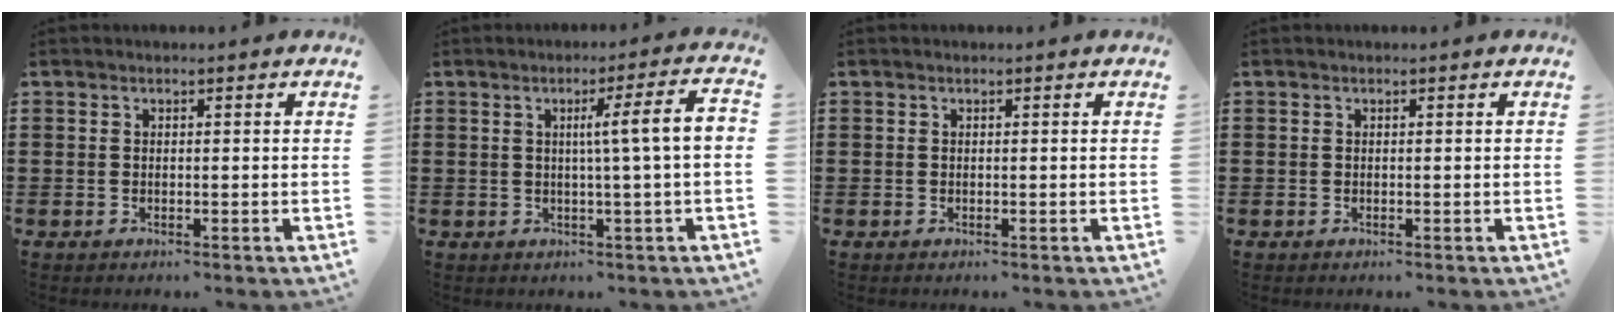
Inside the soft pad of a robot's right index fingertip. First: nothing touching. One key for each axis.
{"total": 6.5, "fx": 0.4, "fy": -0.5, "fz": 6.4, "tx": -0.109, "ty": -0.008, "tz": -0.003}
{"total": 0.0}
{"total": 0.0}